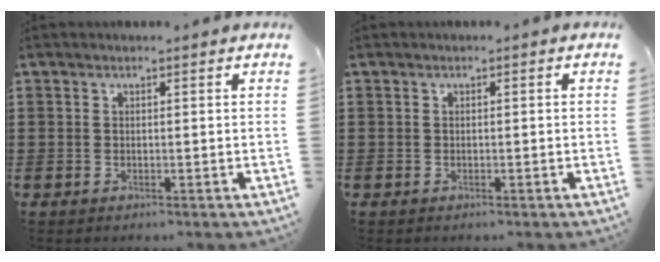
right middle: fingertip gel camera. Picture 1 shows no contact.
{"total": 0.0}